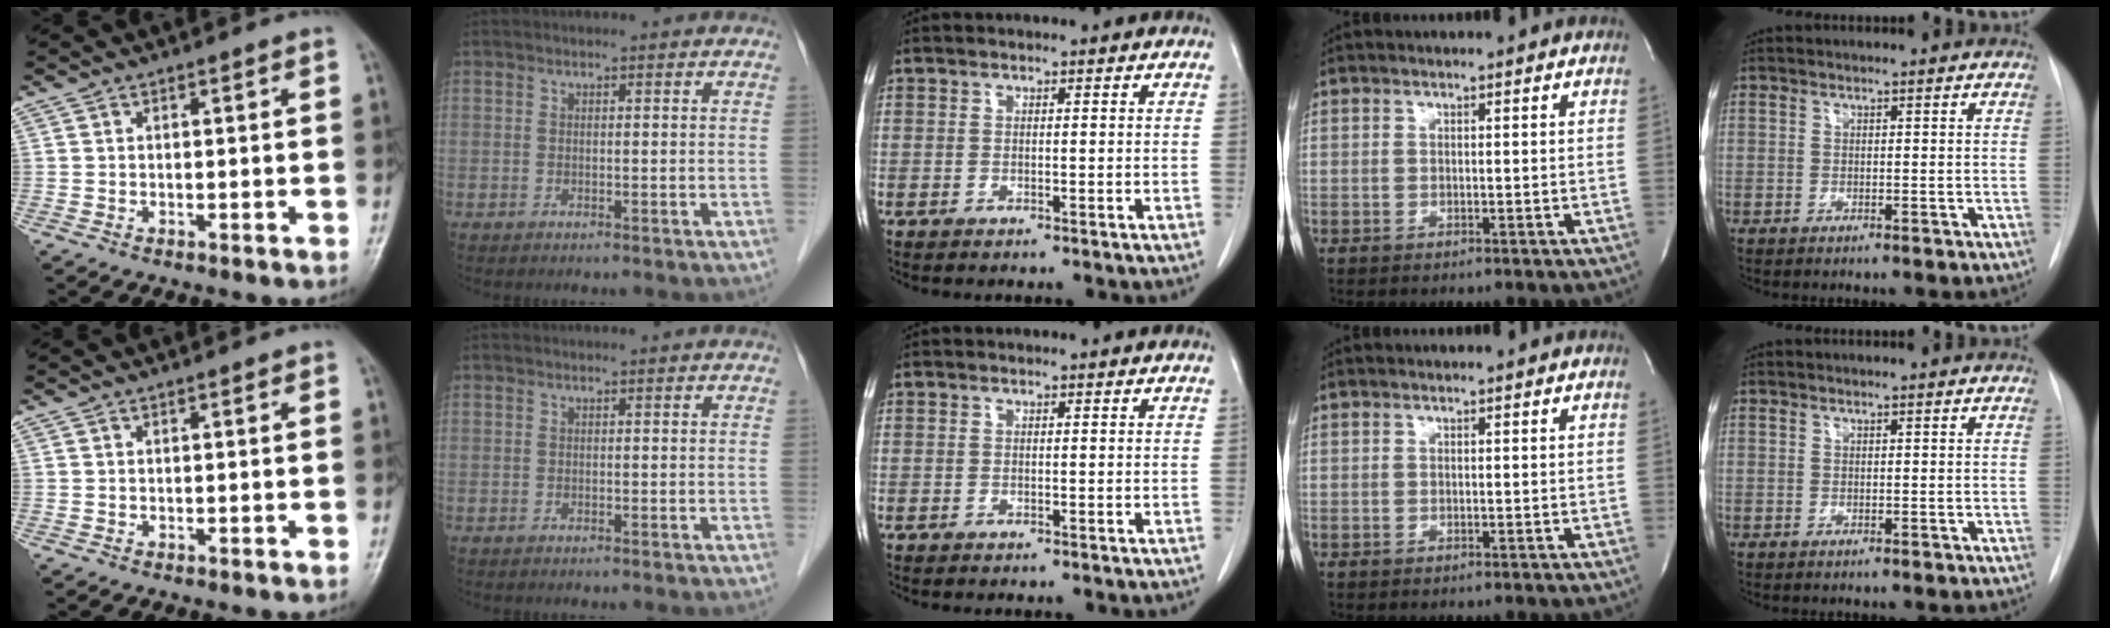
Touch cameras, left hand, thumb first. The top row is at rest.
{}